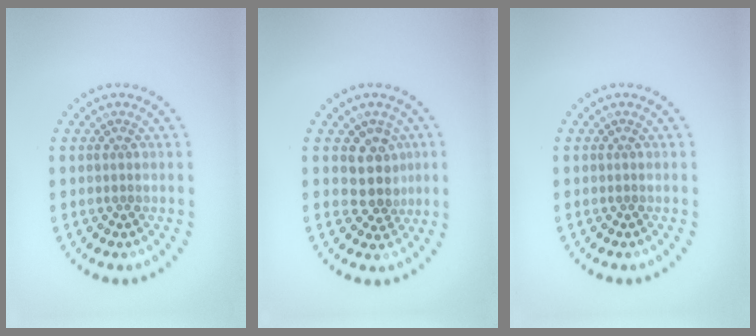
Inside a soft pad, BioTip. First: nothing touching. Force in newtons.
{"total": 3.1, "press": 2.6, "slide": 1.7}
{"total": 0.0}